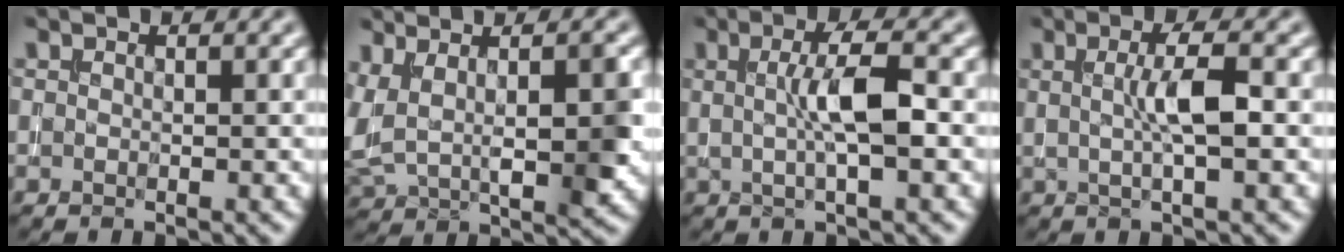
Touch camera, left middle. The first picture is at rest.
{"total": 7.2, "force": [1.2, 3.1, 6.4], "torque": [-0.119, -0.003, 0.026]}
{"total": 4.2, "force": [0.3, 0.8, 4.1], "torque": [-0.073, 0.008, 0.005]}
{"total": 3.4, "force": [0.3, 0.6, 3.3], "torque": [-0.061, 0.006, 0.004]}